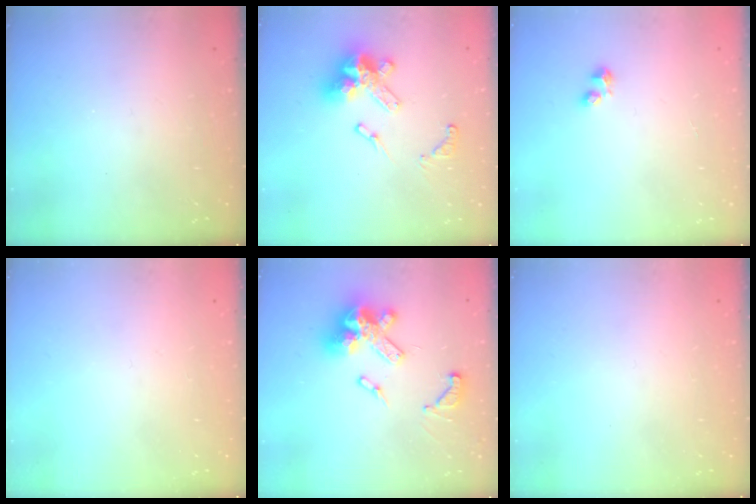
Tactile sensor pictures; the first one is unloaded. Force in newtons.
{"total": 14.1, "press": 14.1, "slide": 0.9}
{"total": 2.9, "press": 2.8, "slide": 0.6}
{"total": 0.0}
{"total": 17.4, "press": 17.2, "slide": 2.4}
{"total": 0.0}